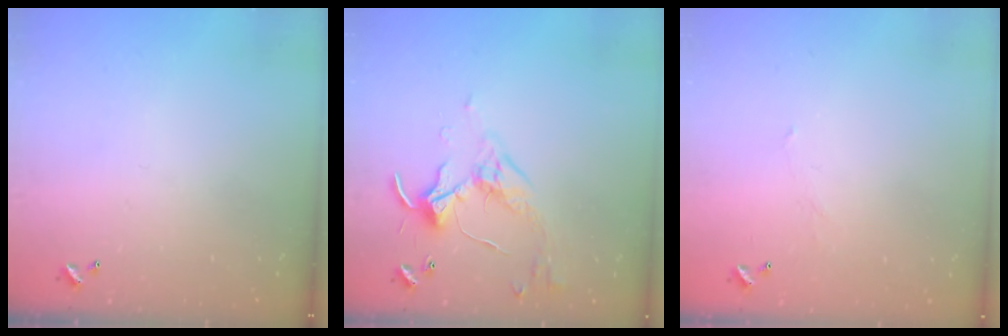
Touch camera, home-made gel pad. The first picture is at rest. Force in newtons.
{"total": 3.3, "press": 3.2, "slide": 0.7}
{"total": 6.0, "press": 6.0, "slide": 0.9}